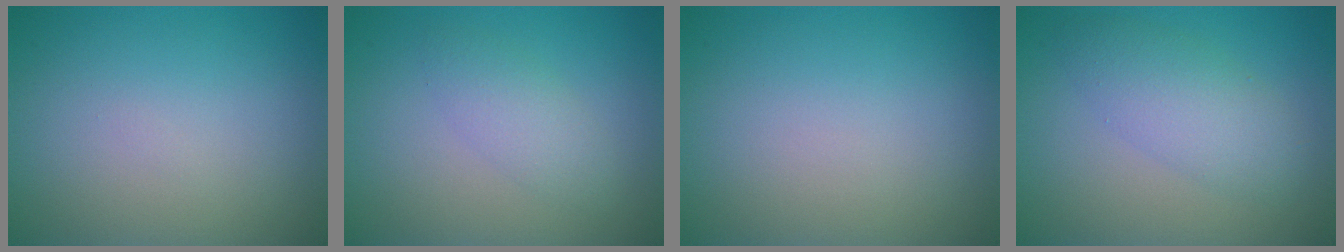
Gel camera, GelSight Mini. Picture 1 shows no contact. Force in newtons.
{"total": 2.2, "press": 2.2, "slide": 0.1}
{"total": 0.0}
{"total": 3.8, "press": 3.8, "slide": 0.0}